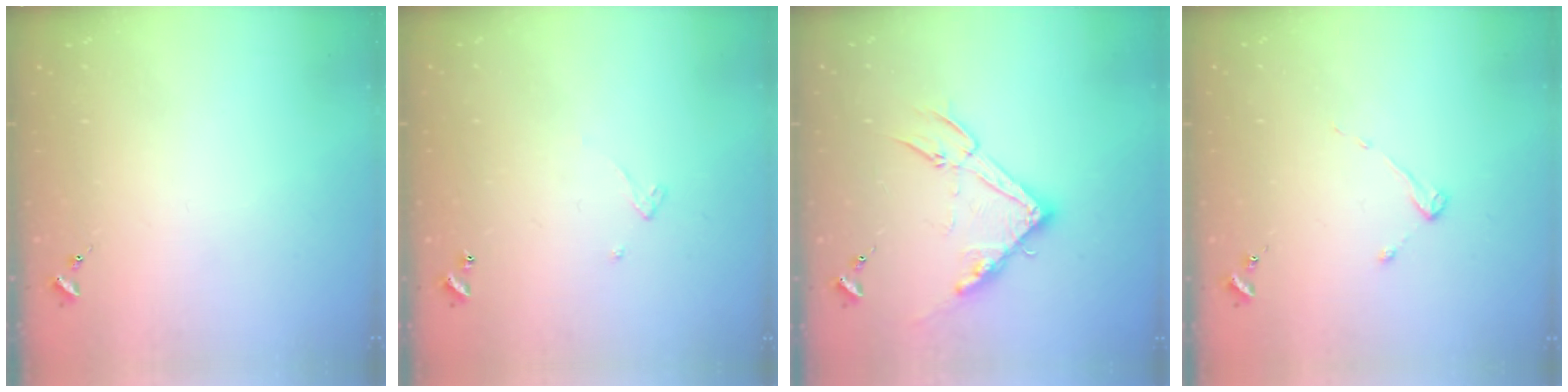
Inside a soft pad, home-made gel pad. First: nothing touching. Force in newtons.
{"total": 3.4, "press": 3.4, "slide": 0.1}
{"total": 16.1, "press": 16.1, "slide": 0.6}
{"total": 2.6, "press": 2.5, "slide": 0.4}